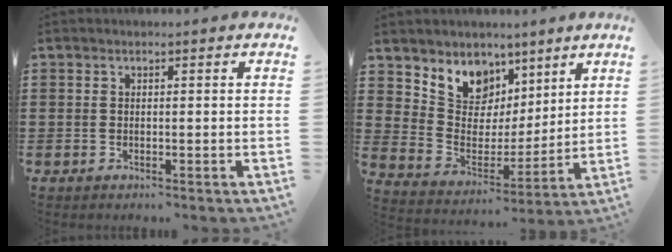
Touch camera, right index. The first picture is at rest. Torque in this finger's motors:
{"motor_torque": [1.20, 0.94, 0.24, 0.10]}